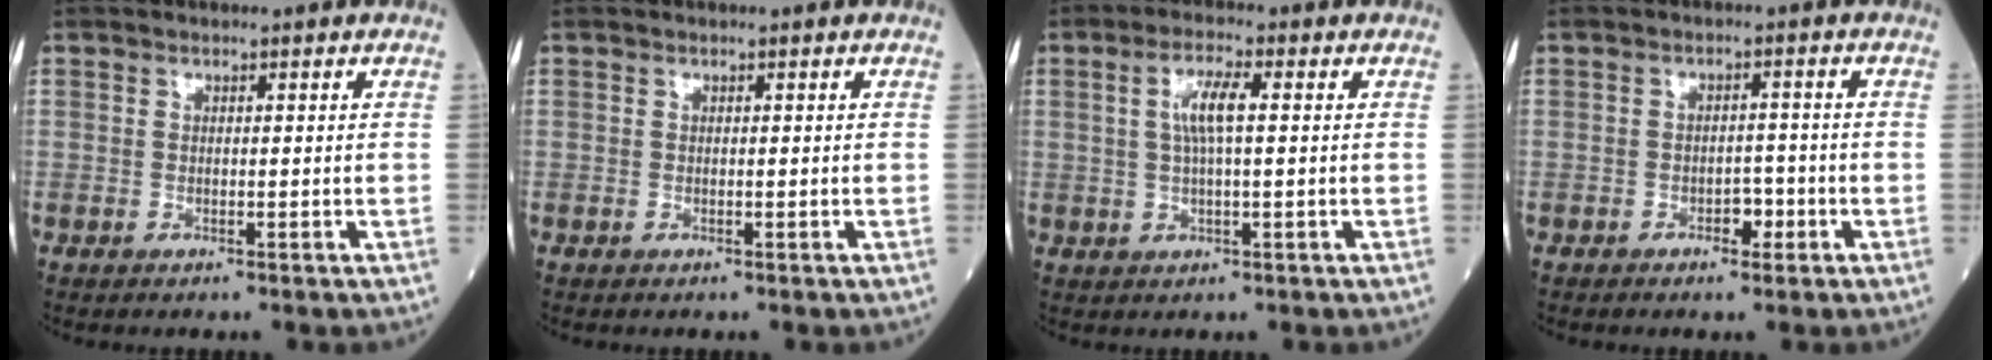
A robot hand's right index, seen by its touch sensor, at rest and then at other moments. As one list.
[{"total": 0.0}, {"total": 5.0, "force": [1.0, 0.6, 4.9], "torque": [-0.100, 0.006, 0.019]}, {"total": 2.5, "force": [-1.3, 1.3, 1.6], "torque": [-0.016, 0.007, -0.018]}]